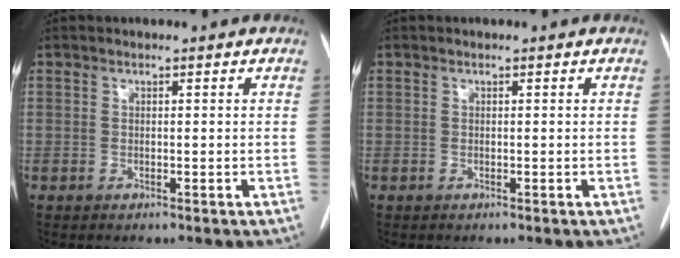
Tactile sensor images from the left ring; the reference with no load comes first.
{"total": 0.0}